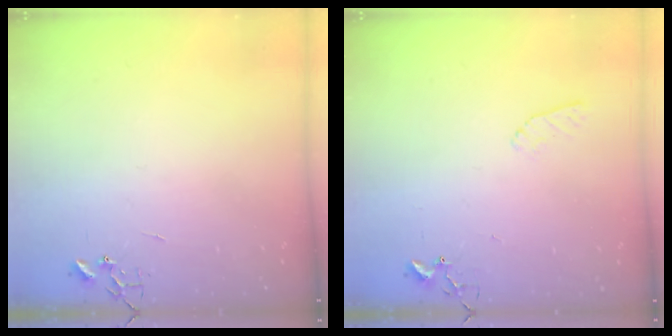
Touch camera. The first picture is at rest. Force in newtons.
{"total": 6.6, "press": 6.5, "slide": 0.7}